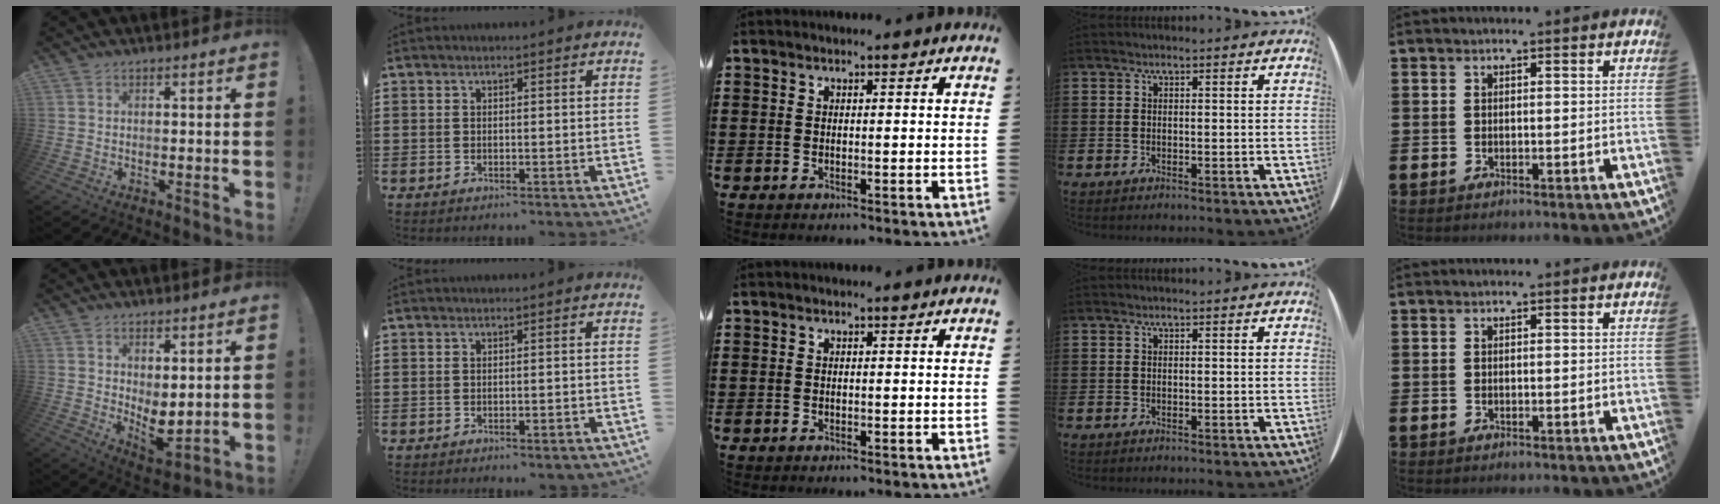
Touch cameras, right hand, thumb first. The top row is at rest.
{"thumb": {"total": 5.7, "force": [1.9, 2.8, 4.6], "torque": [-0.045, -0.032, 0.044]}, "index": {"total": 0.8, "force": [-0.7, 0.1, 0.4], "torque": [-0.011, -0.004, -0.013]}}